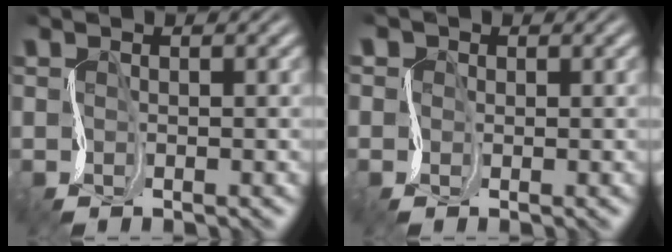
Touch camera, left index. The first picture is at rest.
{"total": 1.9, "force": [0.2, 1.7, 0.8], "torque": [-0.011, 0.015, -0.013]}